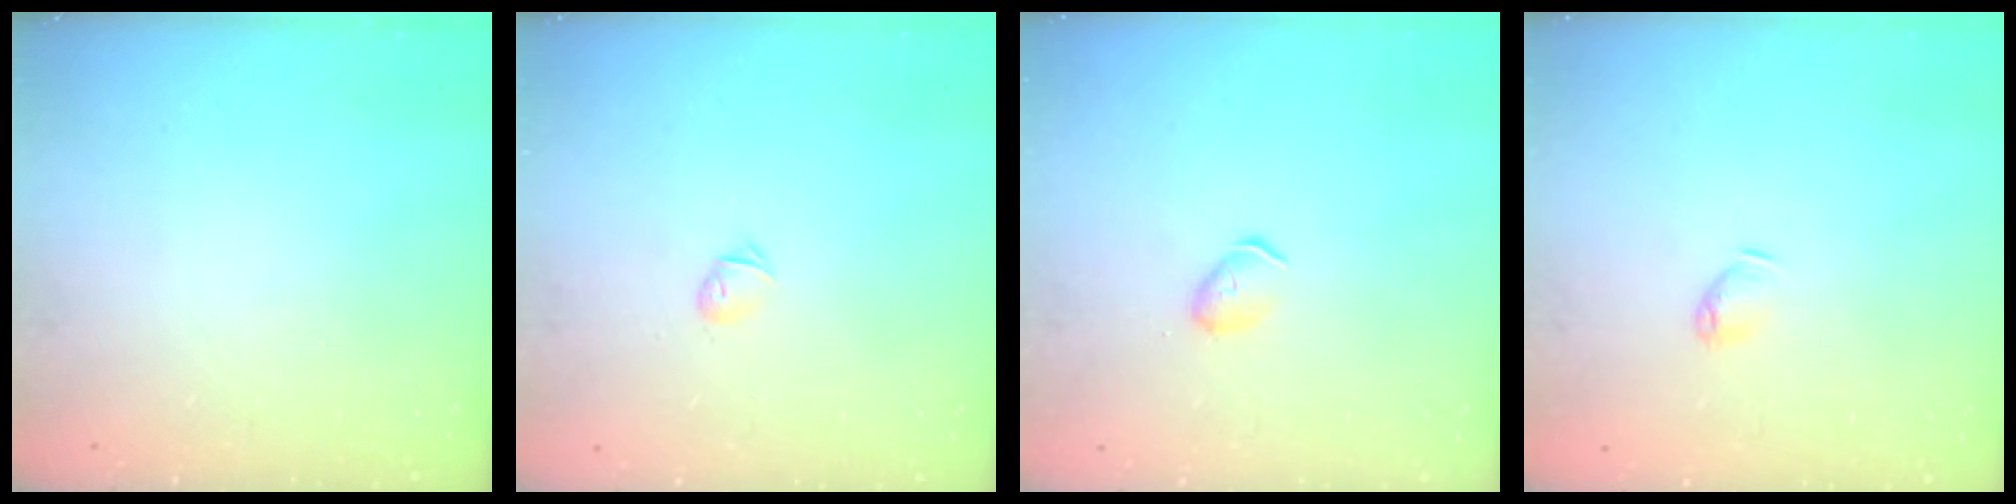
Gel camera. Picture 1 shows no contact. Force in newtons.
{"total": 2.8, "press": 2.7, "slide": 0.6}
{"total": 3.9, "press": 3.8, "slide": 0.7}
{"total": 3.5, "press": 3.4, "slide": 0.7}